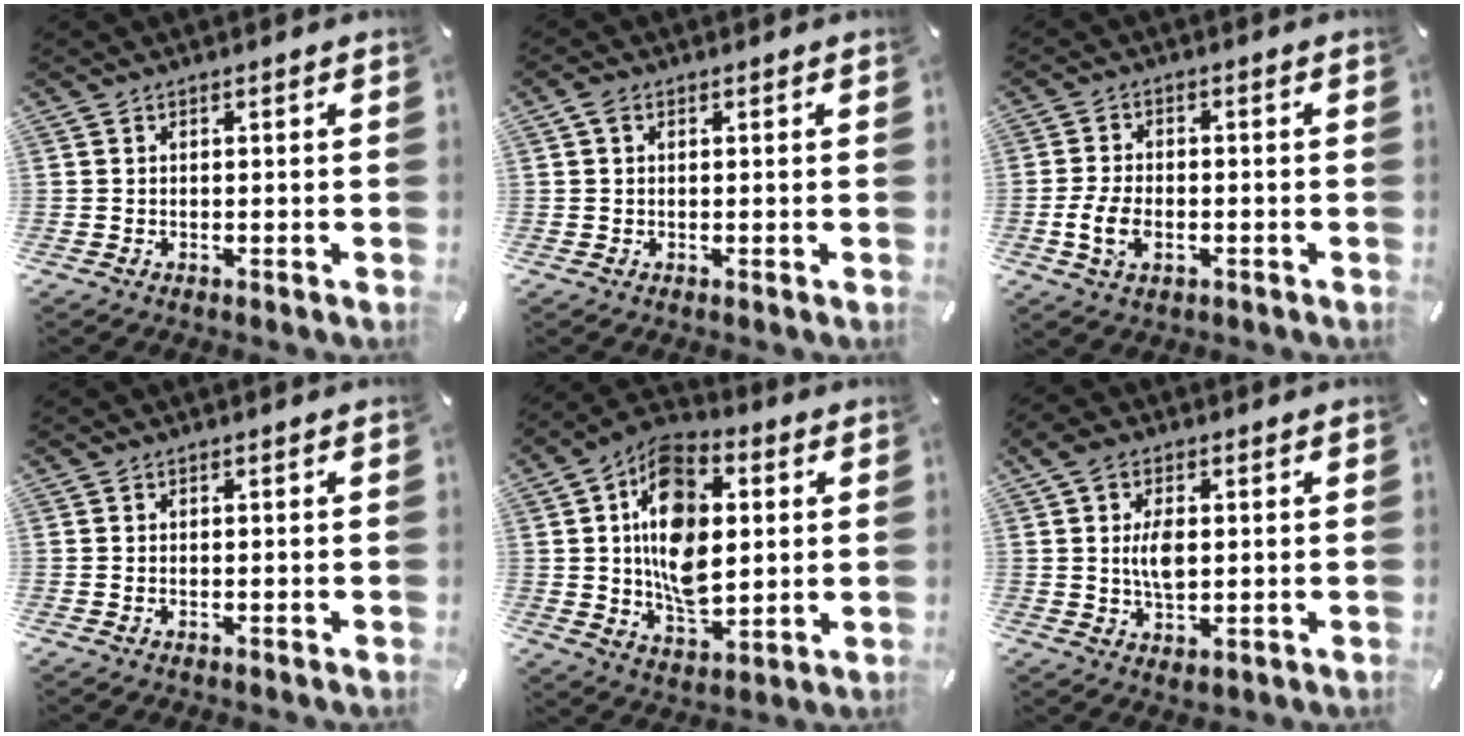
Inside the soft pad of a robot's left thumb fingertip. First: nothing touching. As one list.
[{"total": 1.9, "force": [0.6, 1.4, 1.0], "torque": [-0.024, 0.006, 0.010]}, {"total": 7.4, "force": [-2.2, 4.9, 5.0], "torque": [-0.112, 0.007, -0.042]}, {"total": 0.6, "force": [-0.1, 0.3, 0.5], "torque": [-0.009, 0.001, -0.002]}, {"total": 17.4, "force": [2.8, 11.7, 12.6], "torque": [-0.230, -0.005, 0.049]}, {"total": 8.8, "force": [1.3, 5.8, 6.5], "torque": [-0.140, 0.001, 0.017]}]